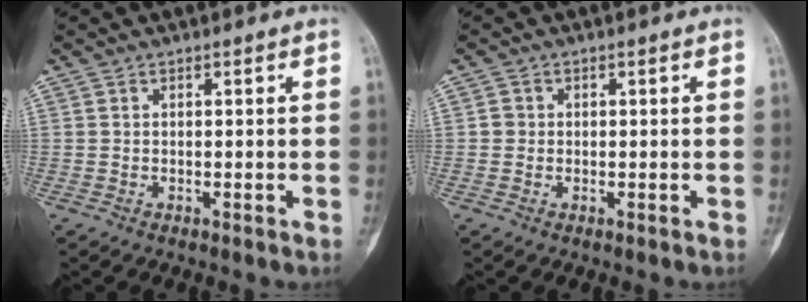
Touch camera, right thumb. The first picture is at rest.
{"total": 1.4, "force": [0.0, 1.3, 0.3], "torque": [0.001, 0.004, -0.001]}